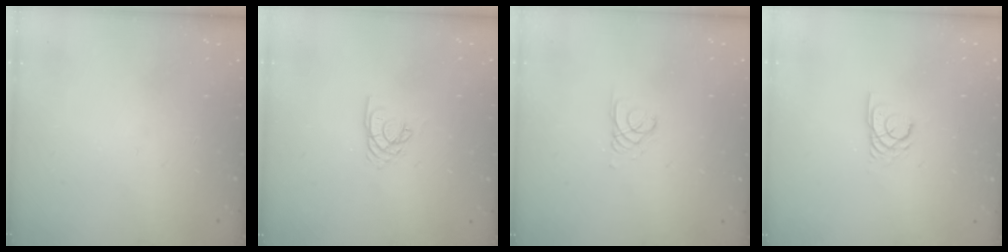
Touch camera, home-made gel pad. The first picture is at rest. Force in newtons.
{"total": 3.1, "press": 3.1, "slide": 0.2}
{"total": 1.3, "press": 1.3, "slide": 0.1}
{"total": 2.7, "press": 2.7, "slide": 0.1}